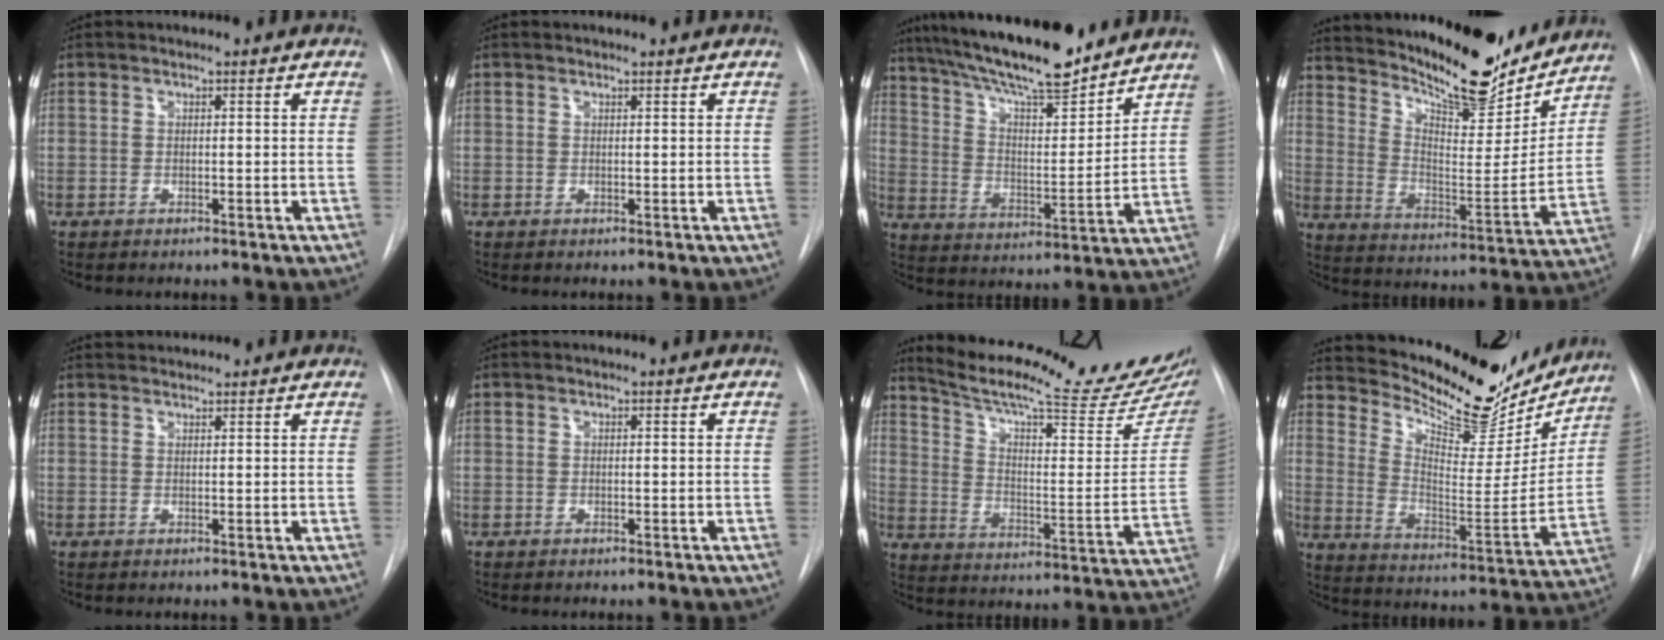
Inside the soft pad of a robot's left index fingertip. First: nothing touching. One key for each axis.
{"total": 1.1, "fx": 1.1, "fy": 0.1, "fz": 0.1, "tx": -0.008, "ty": 0.008, "tz": 0.018}
{"total": 20.6, "fx": 17.7, "fy": 3.2, "fz": 10.1, "tx": -0.180, "ty": 0.010, "tz": 0.281}
{"total": 21.7, "fx": 19.1, "fy": 5.2, "fz": 8.7, "tx": -0.151, "ty": -0.029, "tz": 0.278}
{"total": 3.6, "fx": 3.6, "fy": 0.3, "fz": 0.4, "tx": -0.010, "ty": 0.034, "tz": 0.056}
{"total": 0.0}
{"total": 25.4, "fx": 21.6, "fy": 2.5, "fz": 13.0, "tx": -0.200, "ty": -0.053, "tz": 0.295}
{"total": 22.9, "fx": 20.3, "fy": 6.6, "fz": 8.4, "tx": -0.132, "ty": -0.040, "tz": 0.284}